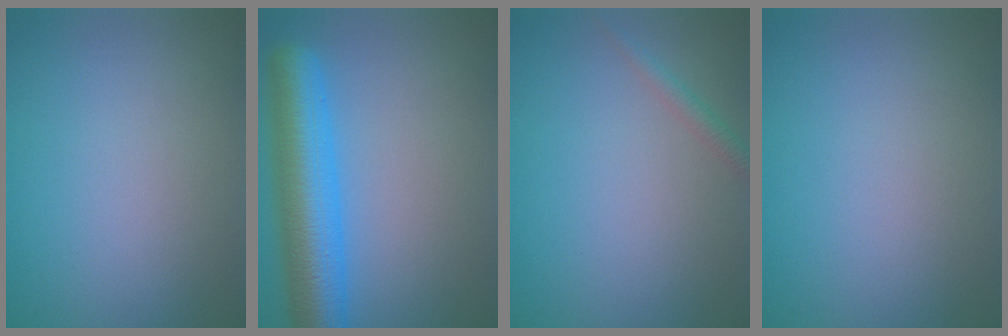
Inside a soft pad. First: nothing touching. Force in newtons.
{"total": 7.8, "press": 7.8, "slide": 0.2}
{"total": 1.2, "press": 1.2, "slide": 0.1}
{"total": 0.0}